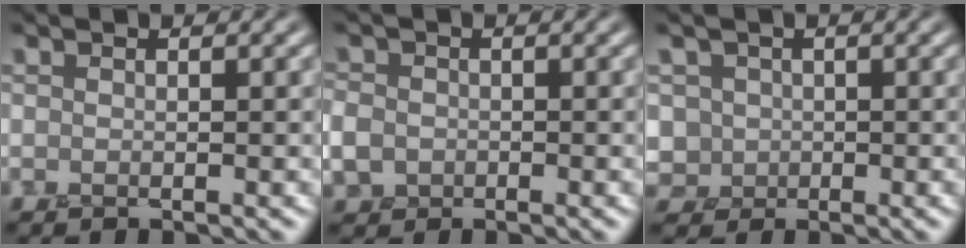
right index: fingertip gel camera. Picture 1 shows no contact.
{"total": 2.0, "force": [-0.4, 1.9, 0.5], "torque": [-0.010, 0.004, -0.011]}
{"total": 2.9, "force": [0.9, 2.8, 0.2], "torque": [0.006, 0.016, 0.018]}